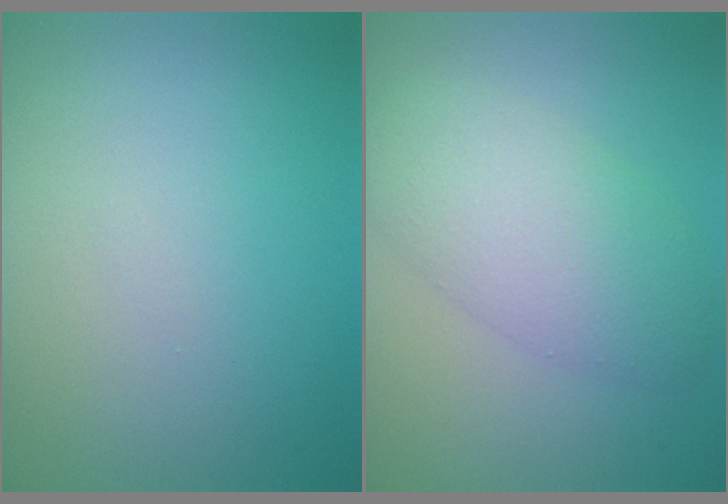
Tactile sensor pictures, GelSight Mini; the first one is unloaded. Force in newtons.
{"total": 5.4, "press": 5.4, "slide": 0.3}